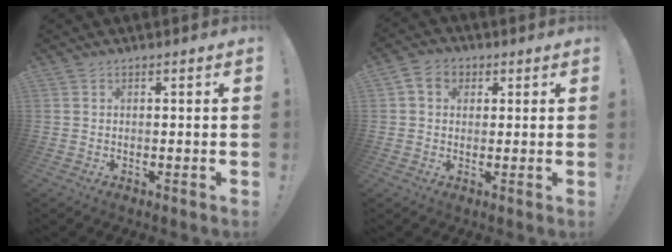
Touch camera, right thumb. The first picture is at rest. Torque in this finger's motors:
{"motor_torque": [0.48, 0.56, 0.23, 0.27, 0.50]}